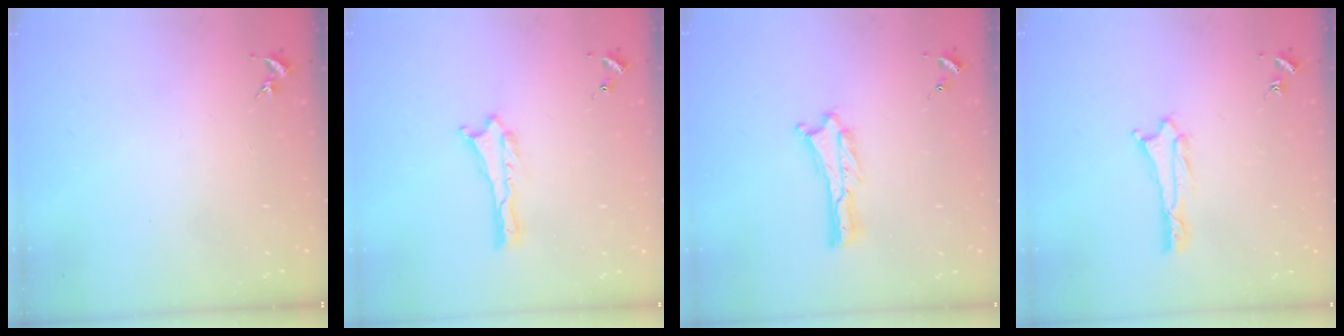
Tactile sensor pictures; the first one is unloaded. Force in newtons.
{"total": 0.0}
{"total": 0.0}
{"total": 1.0, "press": 1.0, "slide": 0.2}